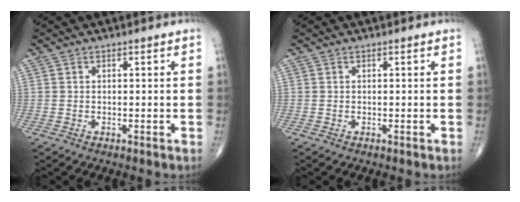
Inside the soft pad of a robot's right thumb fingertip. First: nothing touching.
{"total": 0.0}